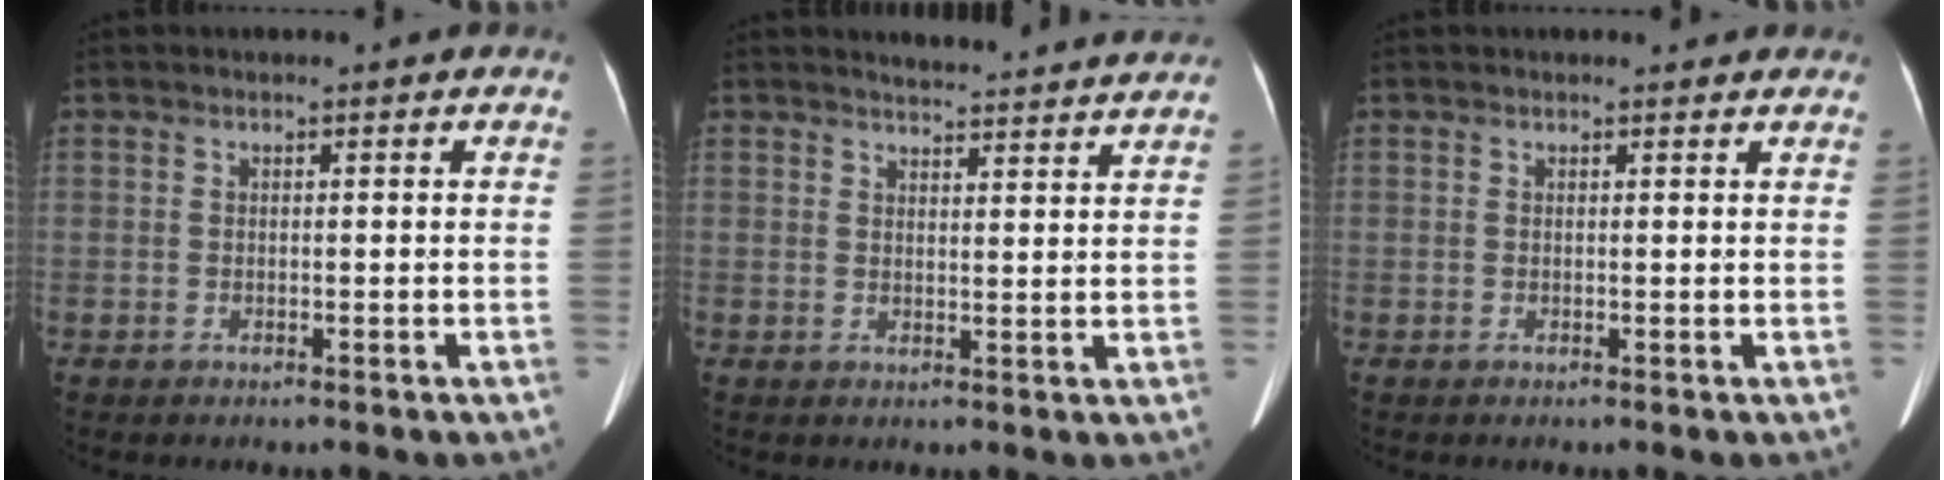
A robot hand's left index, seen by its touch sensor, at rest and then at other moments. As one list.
[{"total": 9.9, "force": [9.6, 0.0, 2.3], "torque": [-0.029, 0.003, 0.107]}, {"total": 2.3, "force": [2.2, 0.7, 0.6], "torque": [-0.007, 0.008, 0.018]}]